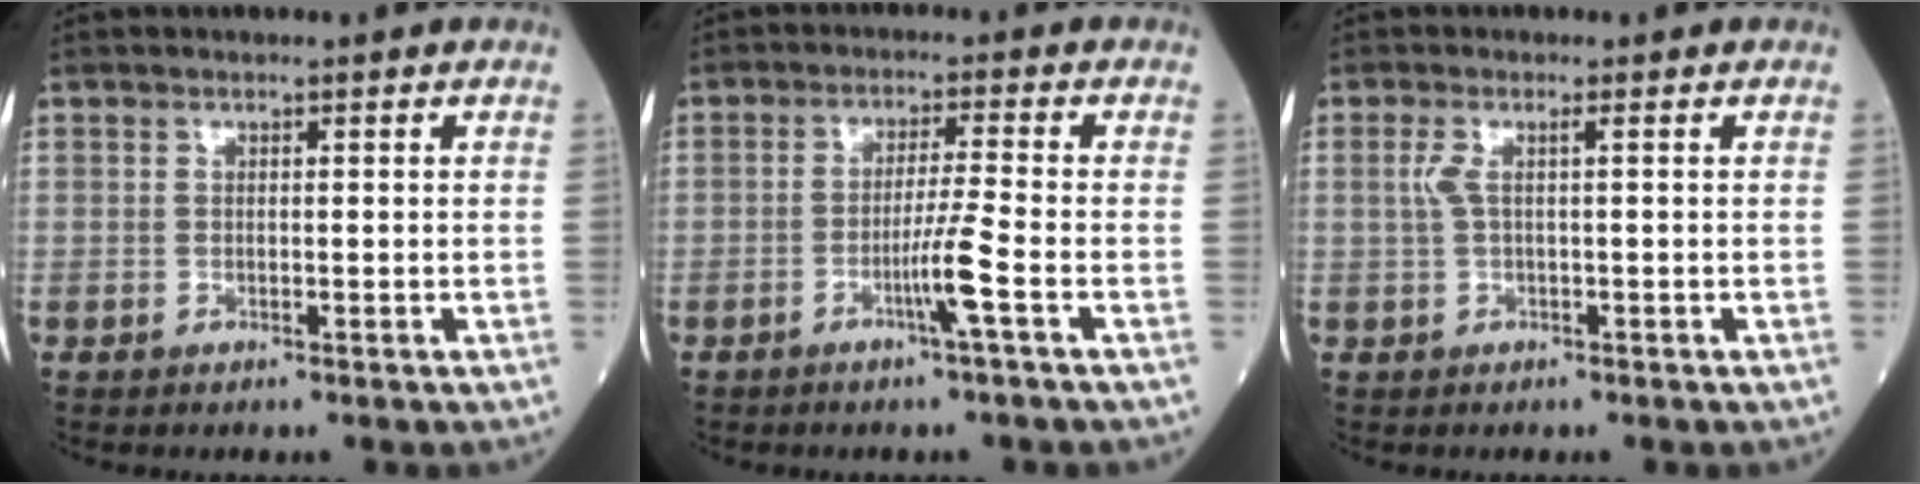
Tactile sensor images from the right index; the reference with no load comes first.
{"total": 4.7, "force": [-2.1, -1.2, 4.0], "torque": [-0.079, -0.005, -0.040]}
{"total": 1.9, "force": [0.2, 0.1, 1.9], "torque": [-0.046, 0.008, 0.005]}